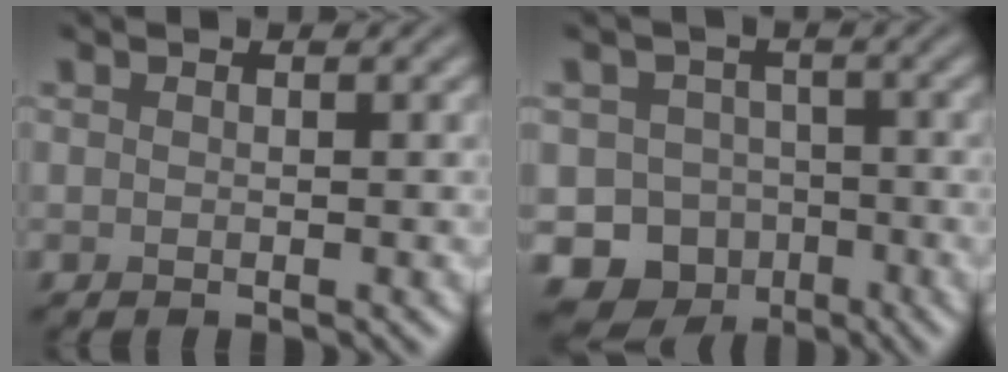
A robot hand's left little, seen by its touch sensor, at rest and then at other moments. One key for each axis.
{"total": 10.9, "fx": -6.0, "fy": 8.9, "fz": 1.6, "tx": -0.010, "ty": -0.041, "tz": -0.105}